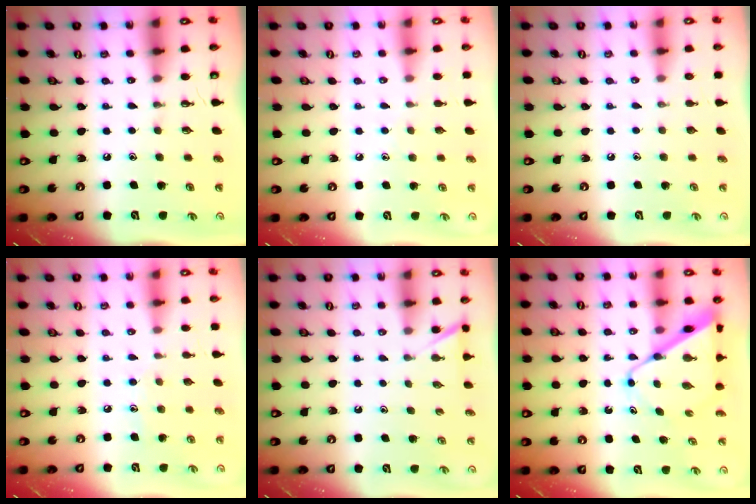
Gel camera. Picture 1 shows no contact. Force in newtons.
{"total": 4.4, "press": 4.4, "slide": 0.5}
{"total": 0.0}
{"total": 6.4, "press": 6.4, "slide": 0.5}
{"total": 2.4, "press": 2.4, "slide": 0.2}
{"total": 9.7, "press": 9.7, "slide": 0.8}